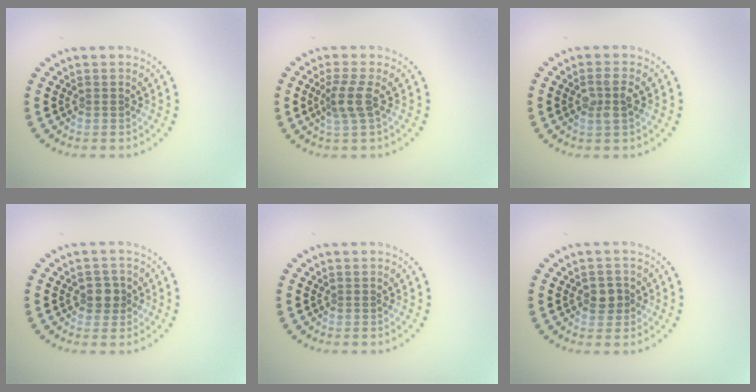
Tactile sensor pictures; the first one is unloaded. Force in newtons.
{"total": 2.6, "press": 2.1, "slide": 1.5}
{"total": 2.2, "press": 2.1, "slide": 0.7}
{"total": 1.9, "press": 1.7, "slide": 0.8}
{"total": 0.0}
{"total": 1.7, "press": 1.7, "slide": 0.5}